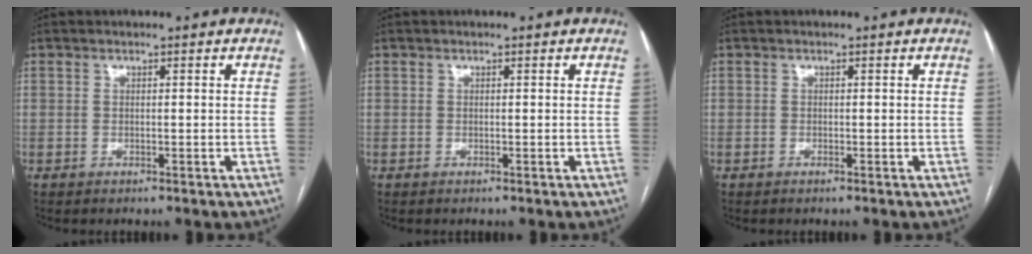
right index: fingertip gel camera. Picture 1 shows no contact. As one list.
[{"total": 0.0}, {"total": 0.0}]